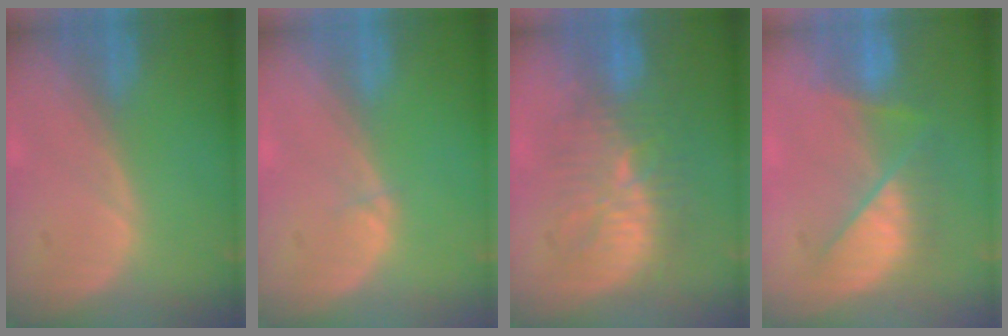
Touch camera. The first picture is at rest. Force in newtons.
{"total": 0.5, "press": 0.5, "slide": 0.1}
{"total": 9.2, "press": 9.0, "slide": 2.0}
{"total": 7.3, "press": 7.3, "slide": 0.3}